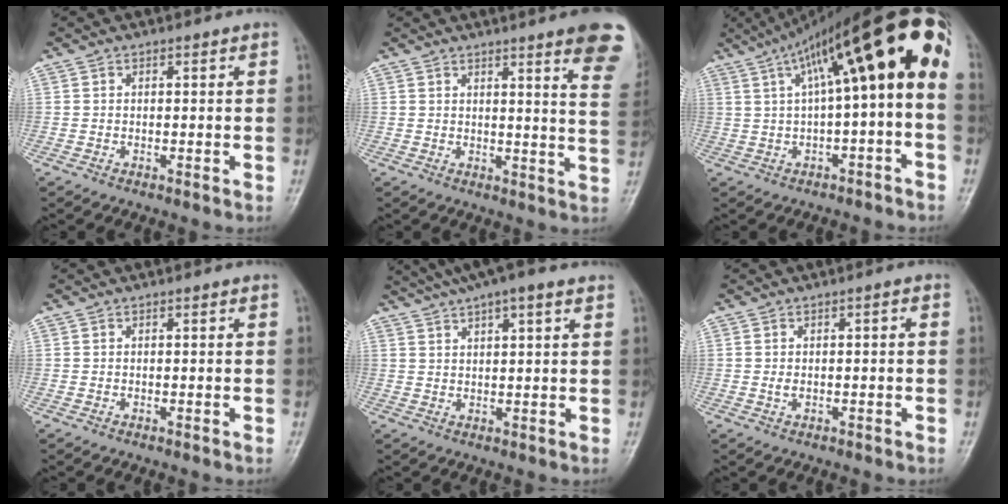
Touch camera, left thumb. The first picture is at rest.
{"total": 13.1, "force": [8.2, 1.5, 10.1], "torque": [-0.098, -0.037, 0.081]}
{"total": 19.0, "force": [3.3, 5.0, 18.0], "torque": [-0.264, 0.060, 0.049]}
{"total": 0.0}
{"total": 10.1, "force": [7.0, 2.2, 6.9], "torque": [-0.108, 0.020, 0.111]}
{"total": 1.9, "force": [-0.2, 0.9, 1.7], "torque": [-0.032, 0.014, -0.004]}